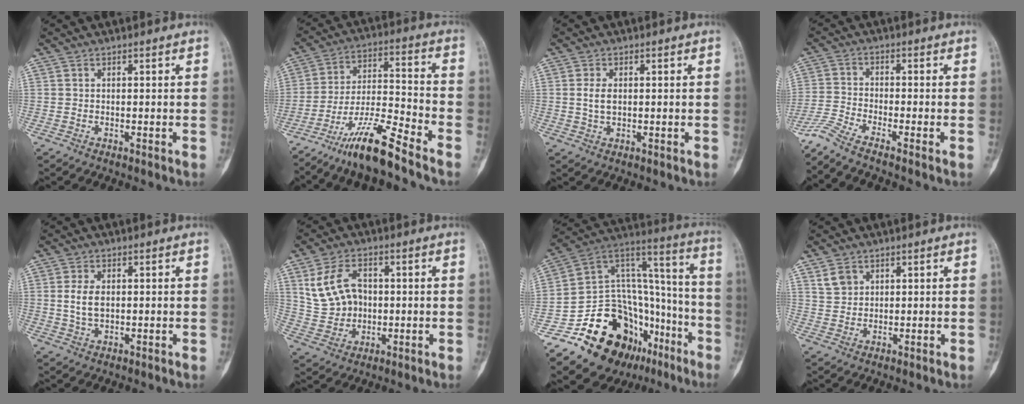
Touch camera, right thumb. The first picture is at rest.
{"total": 13.4, "force": [-10.2, 0.9, 8.6], "torque": [-0.169, 0.062, -0.188]}
{"total": 3.2, "force": [0.3, 2.0, 2.5], "torque": [-0.051, 0.002, 0.006]}
{"total": 5.8, "force": [-4.9, -1.2, 2.8], "torque": [-0.084, -0.001, -0.112]}
{"total": 4.6, "force": [0.4, 2.9, 3.6], "torque": [-0.074, 0.000, 0.010]}
{"total": 10.1, "force": [2.0, 7.7, 6.2], "torque": [-0.099, 0.005, 0.045]}
{"total": 26.8, "force": [-15.1, 16.6, 14.7], "torque": [-0.186, 0.130, -0.239]}
{"total": 3.5, "force": [1.9, 2.6, 1.2], "torque": [-0.011, -0.009, 0.043]}